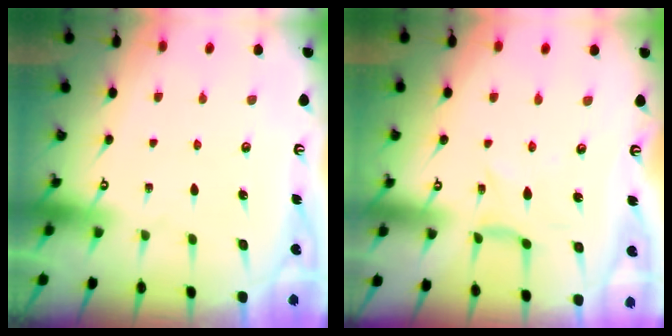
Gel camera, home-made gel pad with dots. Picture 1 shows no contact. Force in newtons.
{"total": 1.2, "press": 1.2, "slide": 0.2}